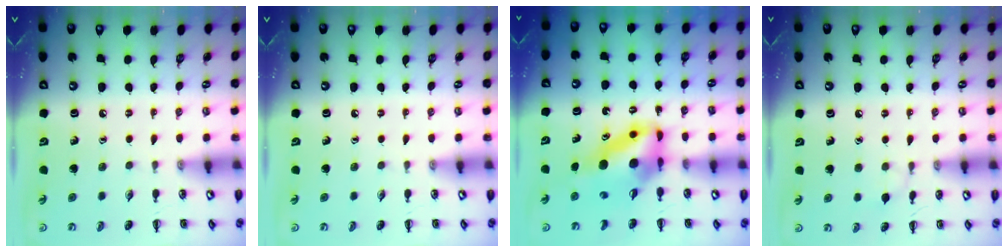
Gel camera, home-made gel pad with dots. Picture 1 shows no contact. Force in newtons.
{"total": 0.0}
{"total": 9.1, "press": 8.7, "slide": 2.6}
{"total": 5.1, "press": 4.9, "slide": 1.4}